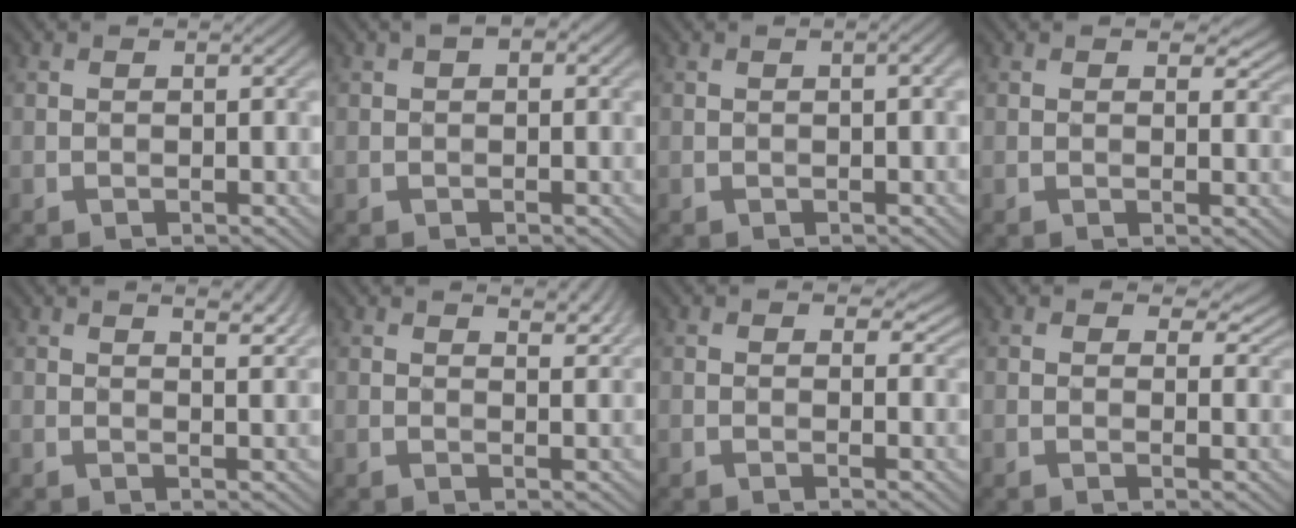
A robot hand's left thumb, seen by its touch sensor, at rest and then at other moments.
{"total": 2.7, "force": [0.9, 1.4, 2.1], "torque": [-0.029, 0.008, 0.008]}
{"total": 1.7, "force": [0.1, 0.2, 1.7], "torque": [-0.026, 0.004, 0.003]}
{"total": 3.0, "force": [1.7, 1.6, 2.0], "torque": [-0.030, -0.005, 0.024]}
{"total": 4.6, "force": [2.9, 1.1, 3.4], "torque": [-0.056, 0.004, 0.046]}
{"total": 4.0, "force": [2.8, 1.0, 2.6], "torque": [-0.049, 0.003, 0.049]}
{"total": 3.1, "force": [1.5, 1.9, 2.0], "torque": [-0.031, -0.005, 0.019]}
{"total": 4.1, "force": [2.3, 2.3, 2.5], "torque": [-0.035, -0.005, 0.033]}